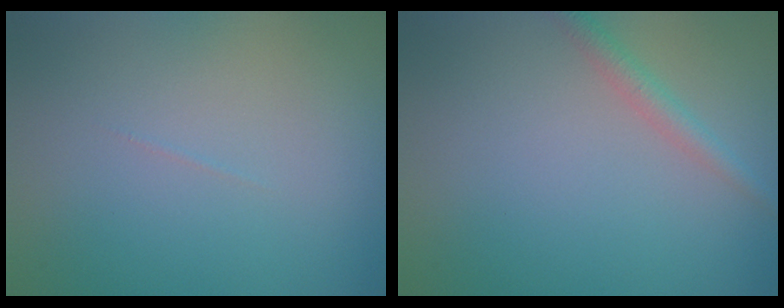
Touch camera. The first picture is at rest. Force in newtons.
{"total": 1.8, "press": 1.8, "slide": 0.0}